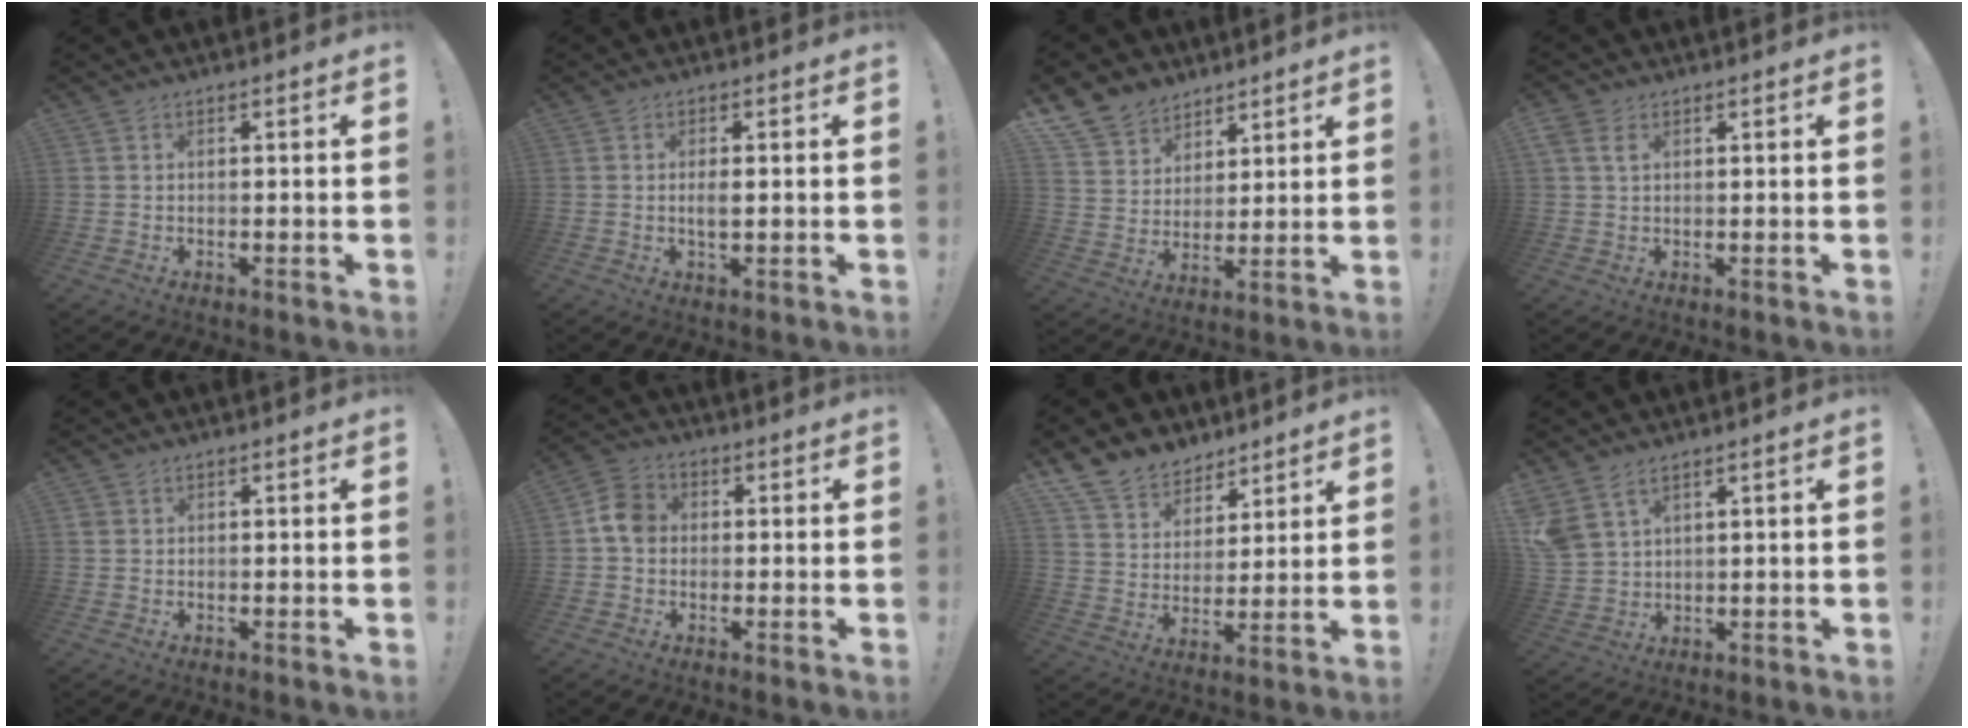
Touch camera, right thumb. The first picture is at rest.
{"total": 2.4, "force": [-0.2, 0.7, 2.3], "torque": [-0.033, -0.004, -0.006]}
{"total": 10.8, "force": [7.8, 7.3, 2.0], "torque": [-0.046, -0.057, 0.156]}
{"total": 3.7, "force": [1.8, 2.1, 2.5], "torque": [-0.046, 0.000, 0.034]}
{"total": 1.1, "force": [0.4, 0.9, 0.3], "torque": [-0.009, 0.003, 0.008]}
{"total": 7.3, "force": [0.1, 5.9, 4.2], "torque": [-0.064, 0.016, 0.005]}
{"total": 11.4, "force": [8.6, 7.1, 2.0], "torque": [-0.051, -0.061, 0.172]}
{"total": 6.5, "force": [4.1, 3.9, 3.3], "torque": [-0.073, -0.012, 0.084]}